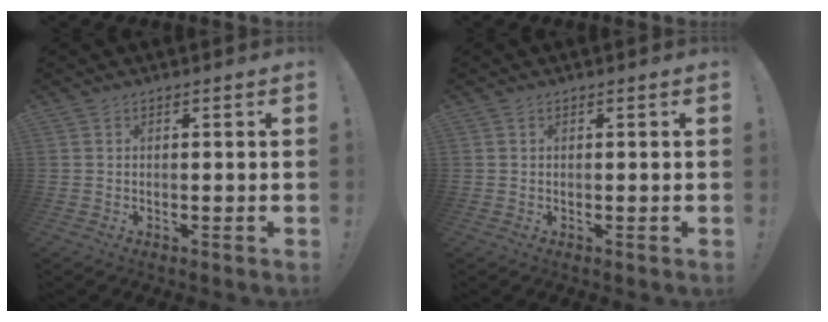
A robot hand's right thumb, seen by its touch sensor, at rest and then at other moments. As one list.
[{"total": 0.0}]